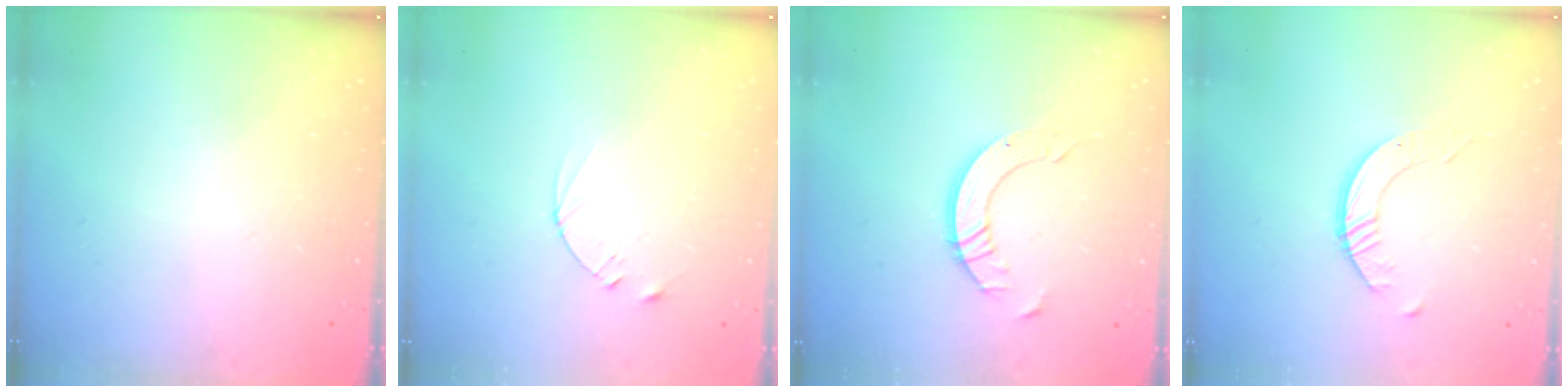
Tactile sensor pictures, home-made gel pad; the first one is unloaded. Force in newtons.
{"total": 2.4, "press": 2.3, "slide": 0.2}
{"total": 8.1, "press": 8.1, "slide": 0.7}
{"total": 3.1, "press": 3.1, "slide": 0.3}